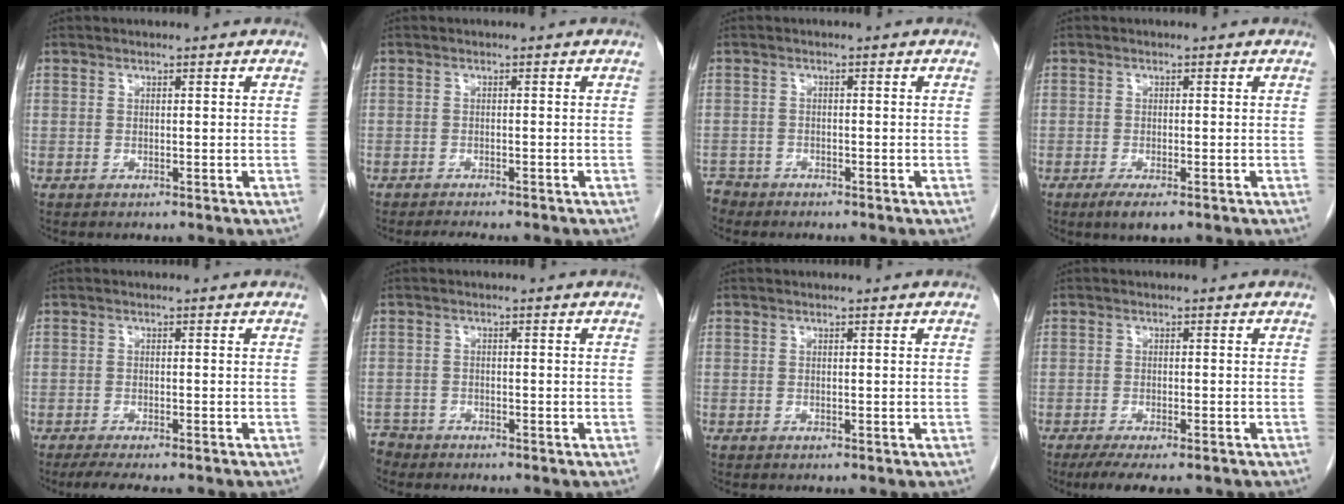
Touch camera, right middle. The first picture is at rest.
{"total": 4.1, "force": [-3.6, 0.7, 1.7], "torque": [-0.021, -0.007, -0.048]}
{"total": 2.4, "force": [-2.2, 0.8, -0.4], "torque": [0.006, -0.003, -0.043]}
{"total": 3.4, "force": [-2.1, 0.8, 2.6], "torque": [-0.046, -0.007, -0.031]}
{"total": 7.3, "force": [-6.1, 1.4, 3.8], "torque": [-0.053, -0.012, -0.091]}
{"total": 2.5, "force": [-2.3, 0.7, -0.5], "torque": [0.009, -0.004, -0.045]}
{"total": 0.0}
{"total": 7.8, "force": [-6.0, 1.7, 4.6], "torque": [-0.065, -0.014, -0.091]}